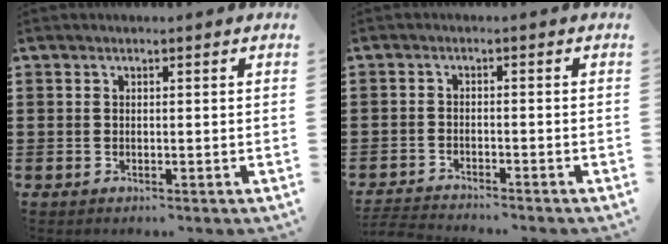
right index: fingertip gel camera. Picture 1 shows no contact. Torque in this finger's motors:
{"motor_torque": [-1.84, 0.29, -1.06, -0.21]}